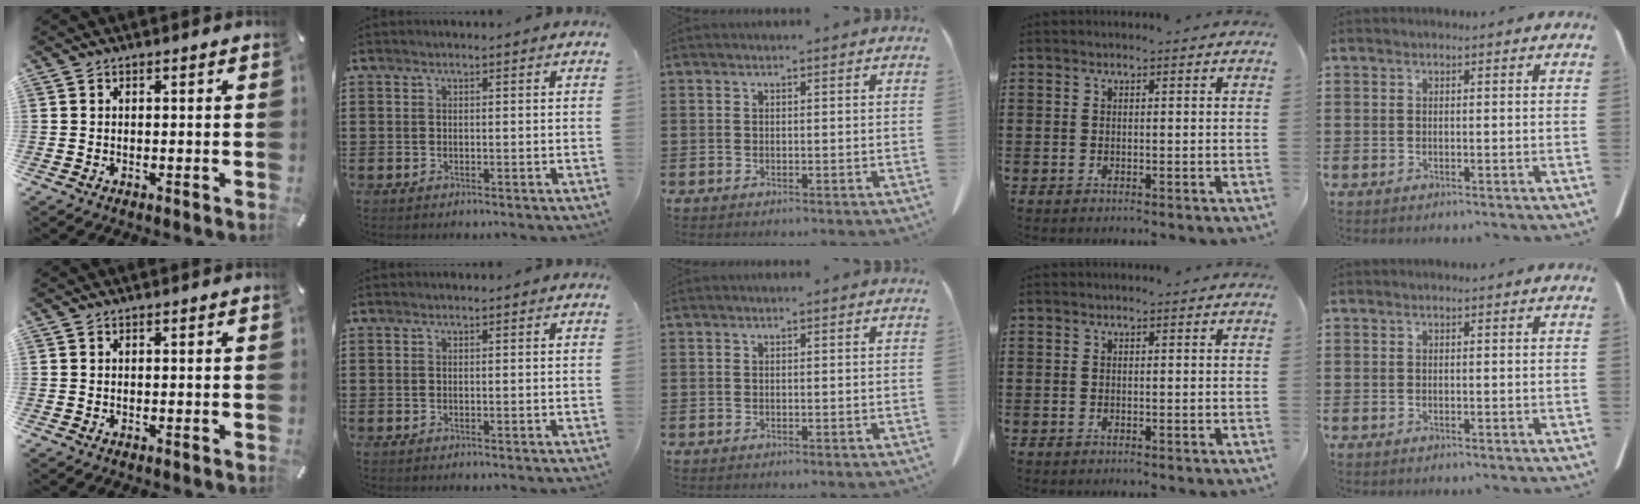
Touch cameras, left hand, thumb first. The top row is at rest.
{}